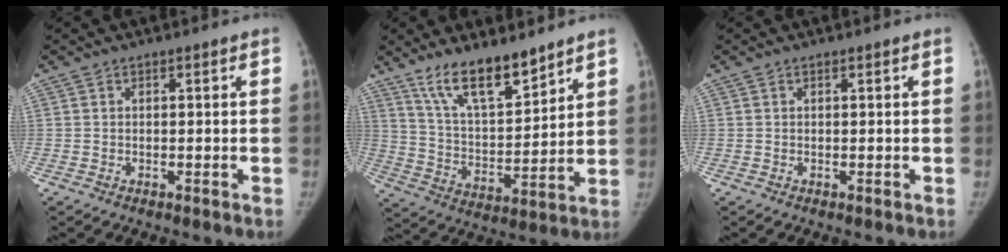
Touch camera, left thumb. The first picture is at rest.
{"total": 13.1, "force": [9.9, 4.0, 7.5], "torque": [-0.107, -0.067, 0.189]}
{"total": 0.0}